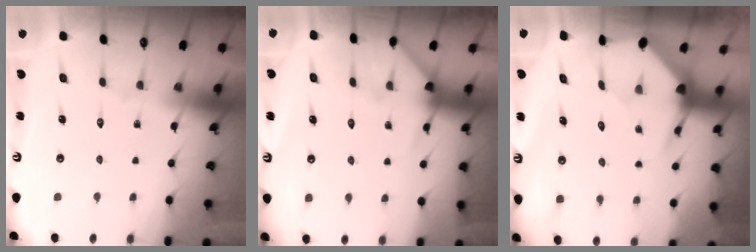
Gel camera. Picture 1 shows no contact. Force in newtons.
{"total": 4.1, "press": 4.0, "slide": 0.5}
{"total": 3.6, "press": 3.5, "slide": 0.4}